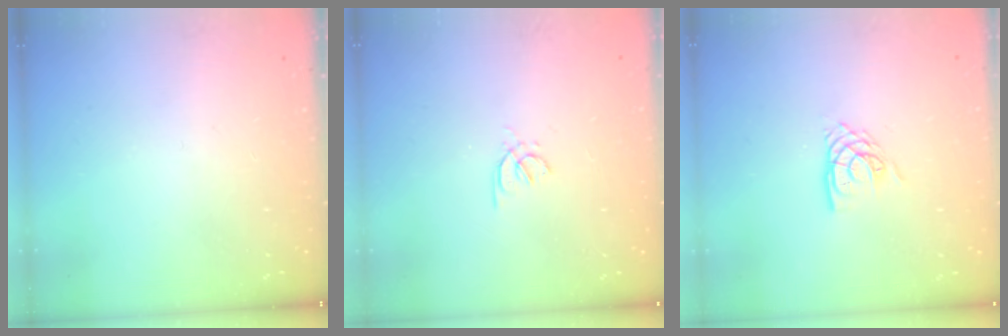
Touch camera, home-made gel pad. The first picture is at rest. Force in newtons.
{"total": 1.2, "press": 1.2, "slide": 0.4}
{"total": 6.0, "press": 6.0, "slide": 0.5}